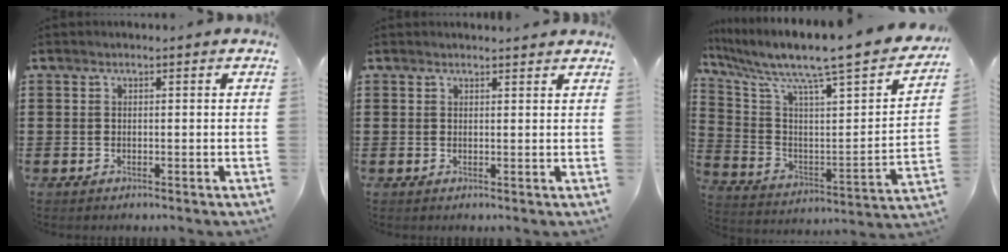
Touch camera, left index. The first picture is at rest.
{"total": 1.3, "force": [1.2, 0.0, 0.2], "torque": [-0.007, -0.001, 0.025]}
{"total": 9.1, "force": [7.4, 0.1, 5.4], "torque": [-0.130, -0.068, 0.106]}